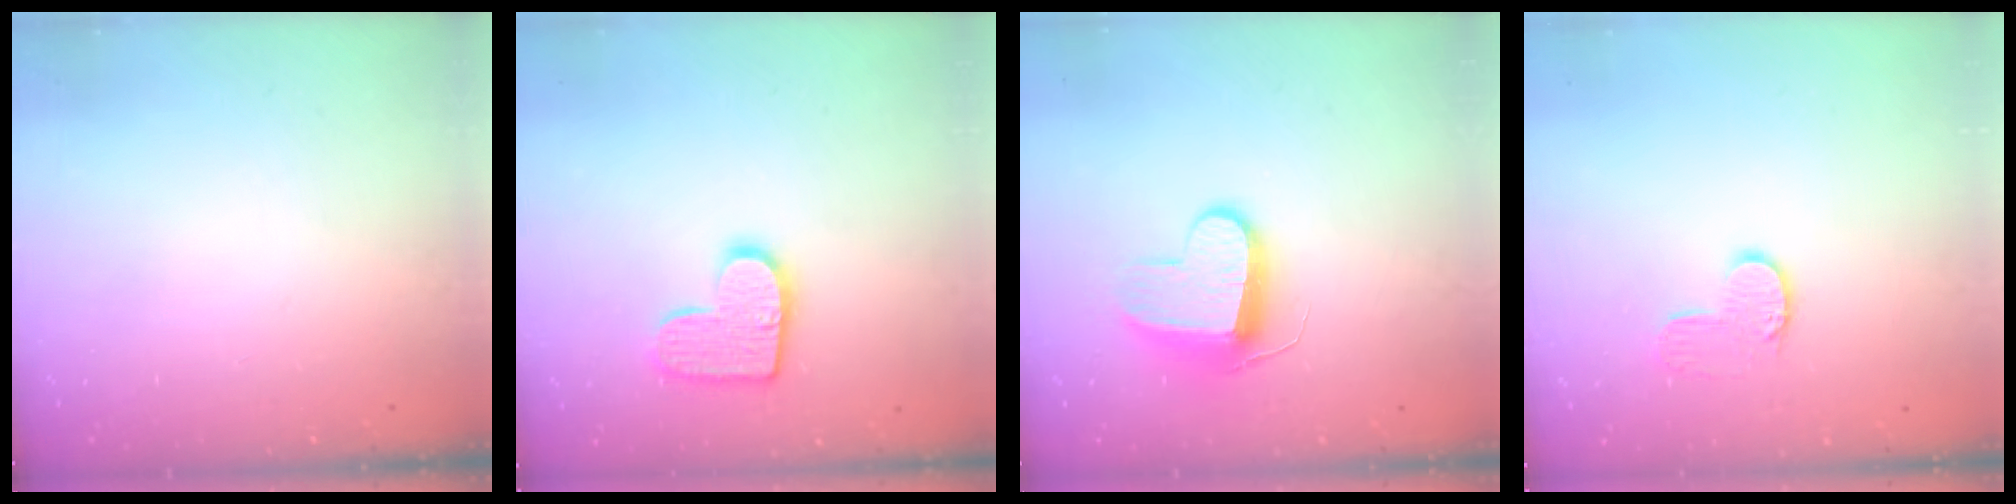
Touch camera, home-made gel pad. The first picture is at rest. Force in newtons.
{"total": 12.5, "press": 12.5, "slide": 0.7}
{"total": 9.4, "press": 9.4, "slide": 0.2}
{"total": 6.8, "press": 6.8, "slide": 0.3}